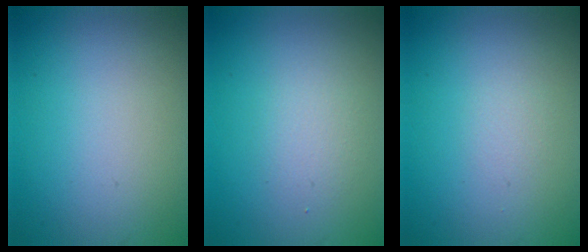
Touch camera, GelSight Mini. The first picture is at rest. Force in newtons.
{"total": 1.6, "press": 1.6, "slide": 0.2}
{"total": 0.5, "press": 0.5, "slide": 0.1}